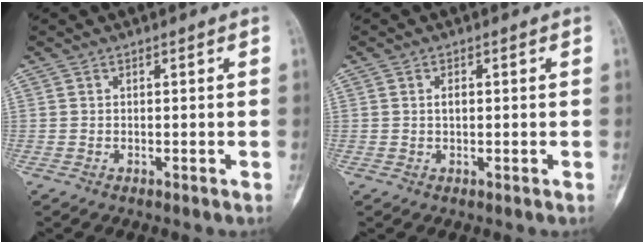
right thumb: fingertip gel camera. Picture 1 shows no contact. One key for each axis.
{"total": 1.4, "fx": 0.2, "fy": 0.8, "fz": 1.1, "tx": -0.020, "ty": 0.001, "tz": 0.003}